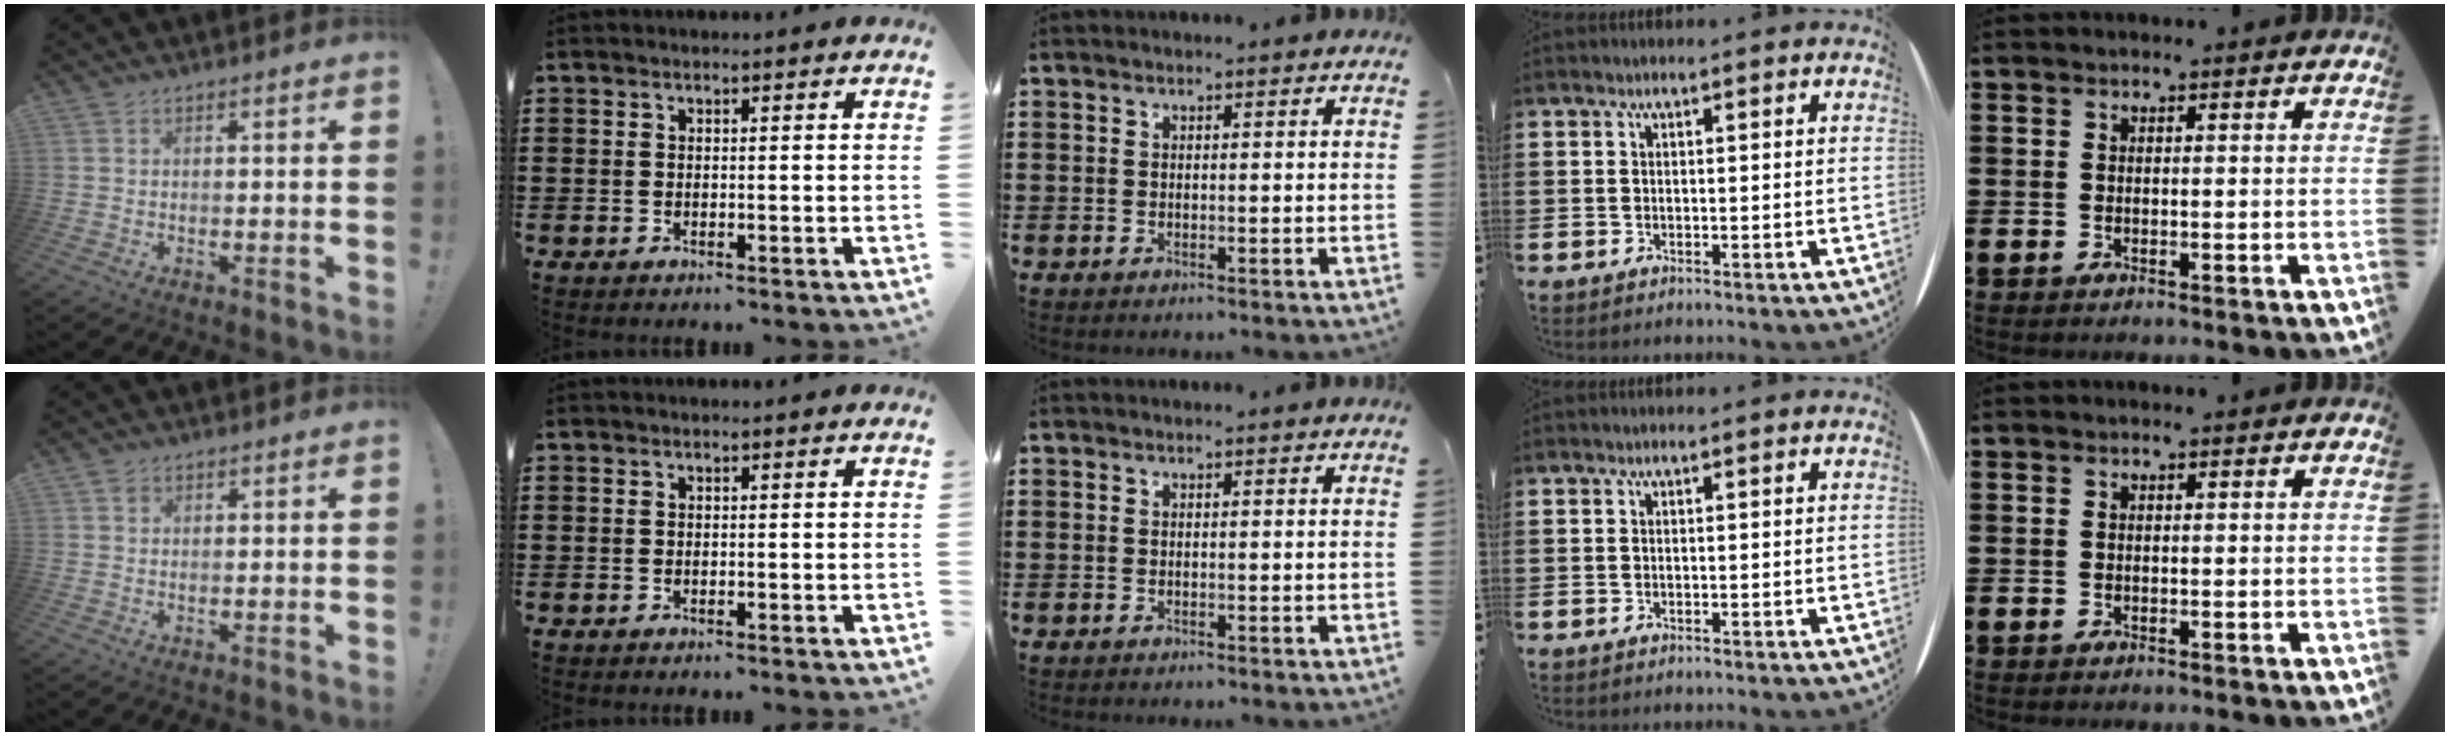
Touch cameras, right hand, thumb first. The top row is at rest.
{"thumb": {"total": 1.0, "force": [0.6, 0.7, 0.2], "torque": [0.001, -0.001, 0.012]}}